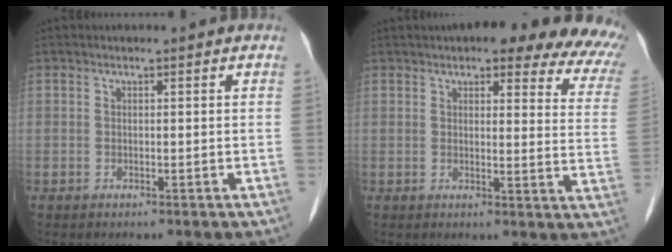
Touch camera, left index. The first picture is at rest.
{"total": 17.8, "force": [14.1, 4.5, 9.9], "torque": [-0.096, -0.006, 0.141]}